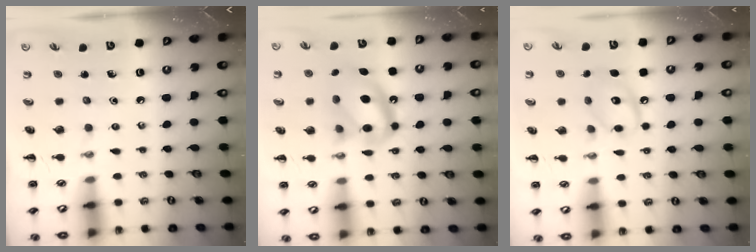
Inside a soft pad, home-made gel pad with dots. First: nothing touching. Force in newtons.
{"total": 15.2, "press": 14.8, "slide": 3.4}
{"total": 10.0, "press": 9.9, "slide": 1.1}